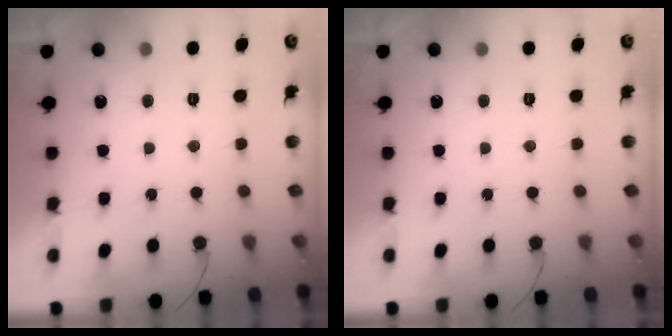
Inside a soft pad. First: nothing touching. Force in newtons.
{"total": 0.0}